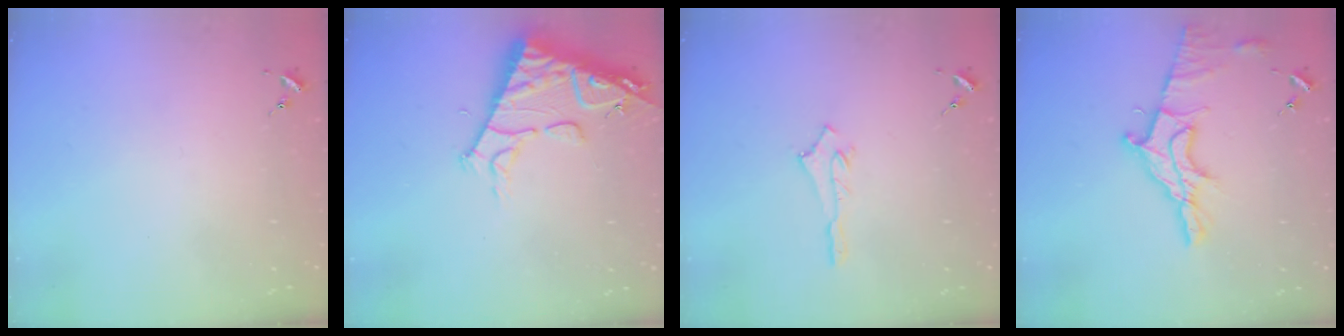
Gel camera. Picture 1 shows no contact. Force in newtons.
{"total": 13.9, "press": 13.8, "slide": 1.7}
{"total": 2.5, "press": 2.5, "slide": 0.2}
{"total": 13.5, "press": 13.4, "slide": 1.3}